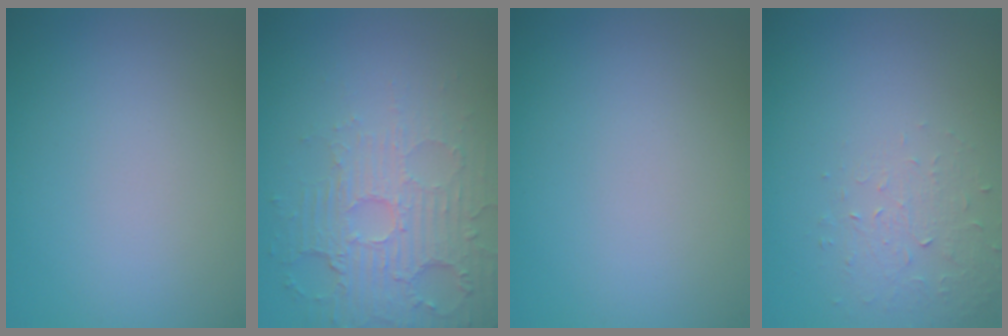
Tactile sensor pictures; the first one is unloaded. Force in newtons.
{"total": 5.6, "press": 3.5, "slide": 4.3}
{"total": 0.0}
{"total": 1.4, "press": 0.7, "slide": 1.2}